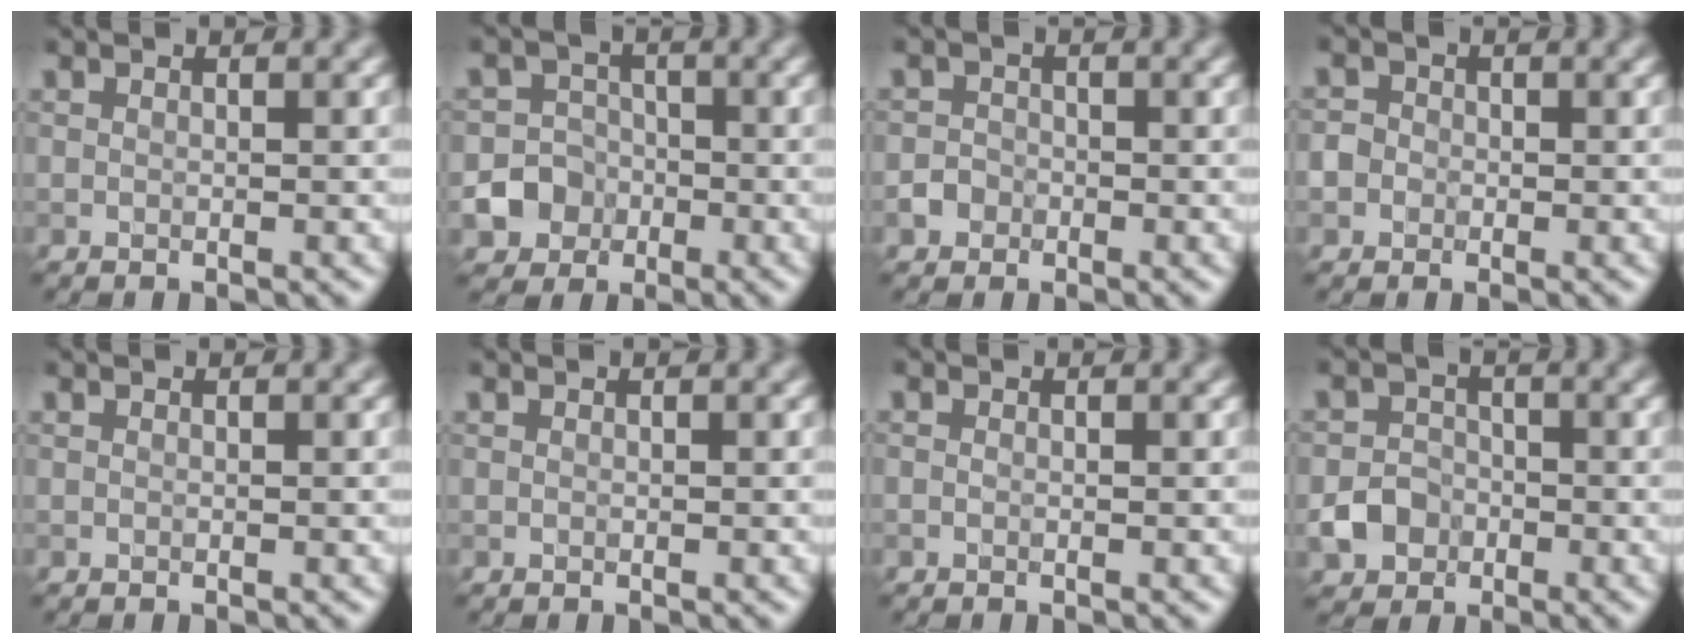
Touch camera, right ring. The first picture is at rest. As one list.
[{"total": 6.7, "force": [-3.0, 5.9, 1.0], "torque": [-0.001, -0.014, -0.067]}, {"total": 1.1, "force": [-0.5, 1.0, 0.2], "torque": [0.004, 0.003, -0.011]}, {"total": 2.4, "force": [-0.2, 2.2, 0.9], "torque": [-0.001, 0.016, -0.026]}, {"total": 0.0}, {"total": 0.0}, {"total": 0.0}, {"total": 2.8, "force": [-1.1, 2.4, 1.0], "torque": [-0.013, 0.004, -0.018]}]